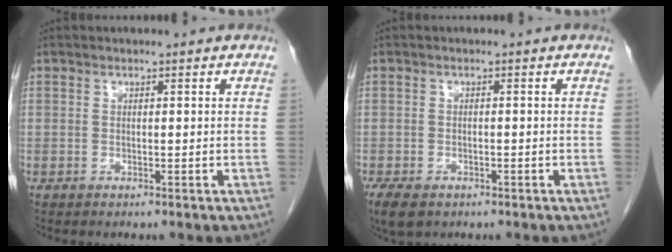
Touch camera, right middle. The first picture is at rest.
{"total": 5.8, "force": [-3.7, 3.3, 3.0], "torque": [-0.063, -0.011, -0.056]}